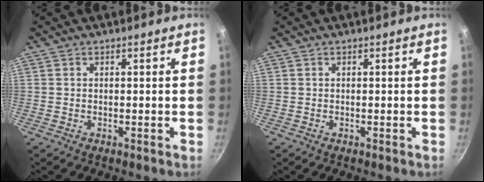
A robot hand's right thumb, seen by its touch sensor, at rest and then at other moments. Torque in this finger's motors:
{"motor_torque": [-0.02, 0.02, 0.00, 0.00, 0.00]}